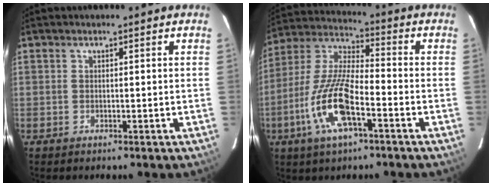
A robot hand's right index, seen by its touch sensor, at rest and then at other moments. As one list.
[{"total": 14.9, "force": [-6.3, 4.4, 12.8], "torque": [-0.273, -0.008, -0.126]}]